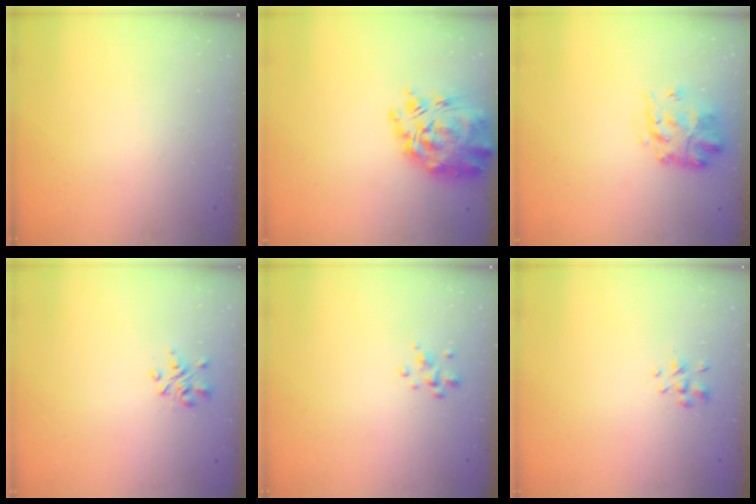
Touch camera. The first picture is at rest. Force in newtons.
{"total": 8.4, "press": 7.7, "slide": 3.5}
{"total": 3.8, "press": 3.4, "slide": 1.6}
{"total": 2.9, "press": 2.9, "slide": 0.4}
{"total": 2.3, "press": 2.2, "slide": 0.3}
{"total": 1.3, "press": 1.1, "slide": 0.5}